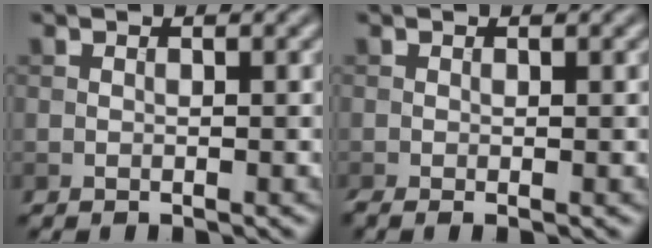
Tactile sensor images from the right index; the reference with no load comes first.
{"total": 1.2, "force": [-0.3, 0.2, 1.1], "torque": [-0.021, -0.010, -0.007]}